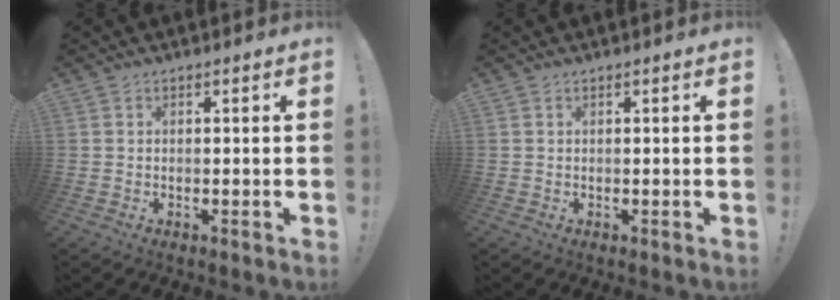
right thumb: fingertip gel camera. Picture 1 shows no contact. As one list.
[{"total": 0.0}]